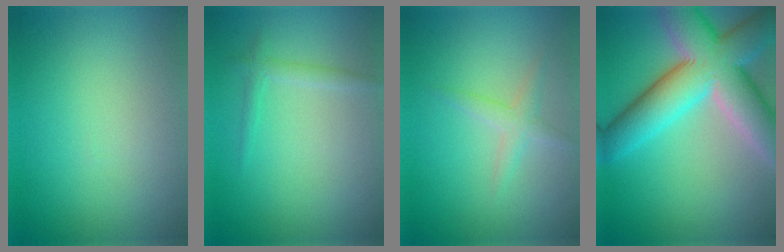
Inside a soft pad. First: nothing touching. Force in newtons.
{"total": 1.3, "press": 1.3, "slide": 0.0}
{"total": 1.6, "press": 1.6, "slide": 0.1}
{"total": 11.6, "press": 11.6, "slide": 0.4}